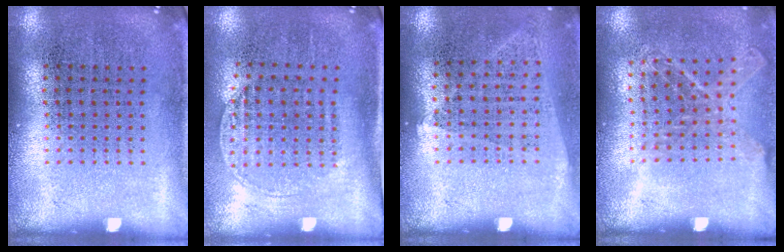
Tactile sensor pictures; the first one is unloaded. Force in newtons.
{"total": 1.4, "press": 1.2, "slide": 0.7}
{"total": 1.0, "press": 0.9, "slide": 0.6}
{"total": 1.1, "press": 1.0, "slide": 0.4}